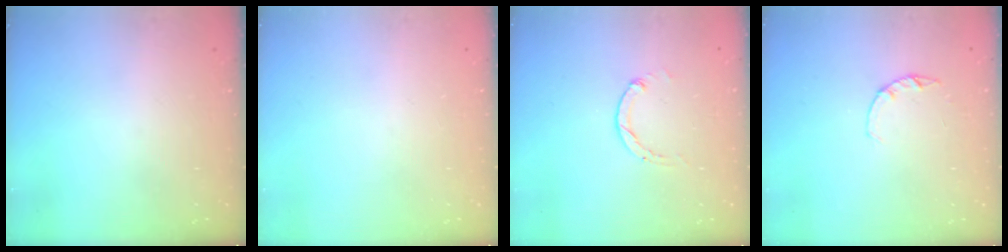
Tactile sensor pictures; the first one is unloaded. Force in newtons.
{"total": 0.0}
{"total": 1.2, "press": 1.2, "slide": 0.3}
{"total": 2.2, "press": 2.2, "slide": 0.4}